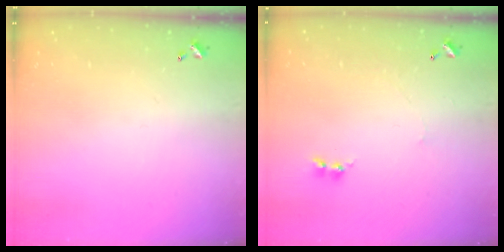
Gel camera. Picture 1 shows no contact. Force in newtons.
{"total": 0.8, "press": 0.7, "slide": 0.5}